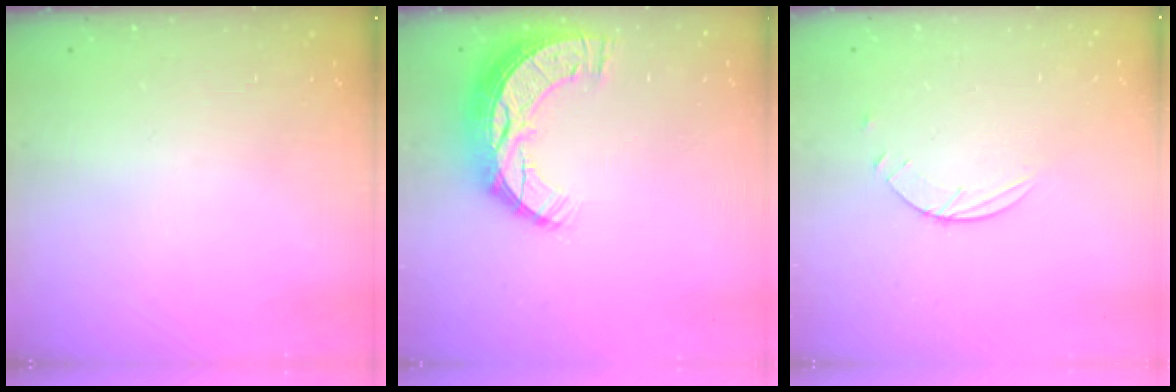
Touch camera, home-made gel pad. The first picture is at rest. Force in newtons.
{"total": 12.3, "press": 12.2, "slide": 0.9}
{"total": 2.5, "press": 2.4, "slide": 0.3}